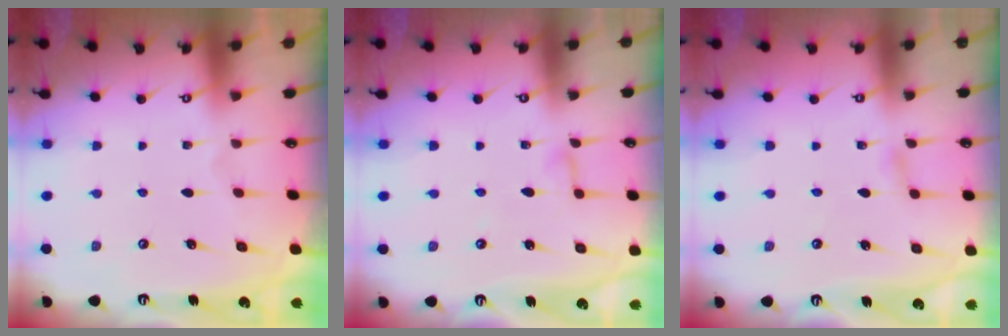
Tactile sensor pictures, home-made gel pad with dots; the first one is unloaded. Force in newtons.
{"total": 3.6, "press": 3.6, "slide": 0.3}
{"total": 2.8, "press": 2.8, "slide": 0.3}